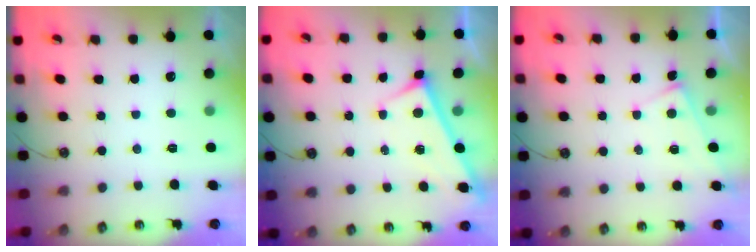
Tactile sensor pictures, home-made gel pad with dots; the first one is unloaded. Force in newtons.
{"total": 3.3, "press": 3.3, "slide": 0.3}
{"total": 2.9, "press": 2.9, "slide": 0.3}